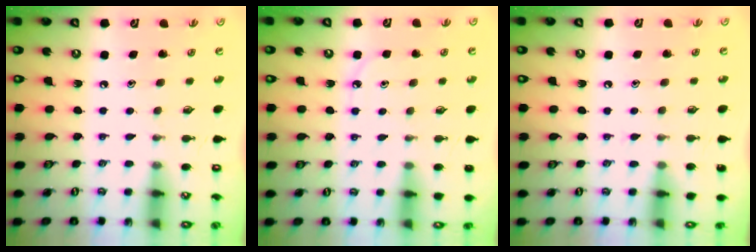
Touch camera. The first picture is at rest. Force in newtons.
{"total": 4.4, "press": 4.4, "slide": 0.5}
{"total": 5.2, "press": 5.2, "slide": 0.5}